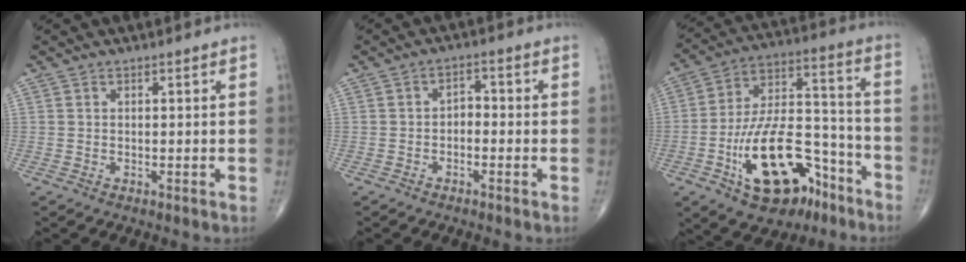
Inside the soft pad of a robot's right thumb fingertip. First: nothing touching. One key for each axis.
{"total": 2.7, "fx": -0.9, "fy": 1.8, "fz": 1.8, "tx": -0.015, "ty": 0.023, "tz": -0.024}
{"total": 20.8, "fx": -10.3, "fy": 10.8, "fz": 14.4, "tx": -0.220, "ty": 0.088, "tz": -0.160}